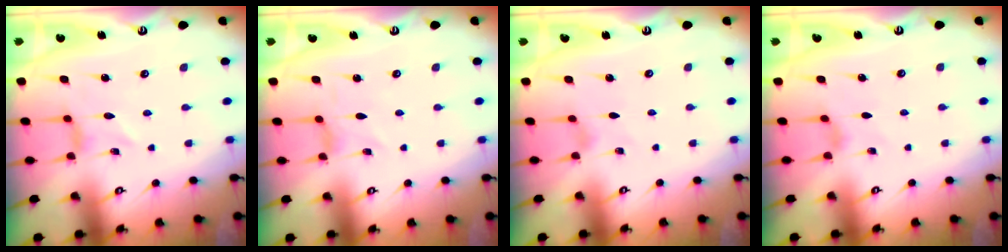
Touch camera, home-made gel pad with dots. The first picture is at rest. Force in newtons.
{"total": 0.0}
{"total": 0.0}
{"total": 1.7, "press": 1.6, "slide": 0.4}